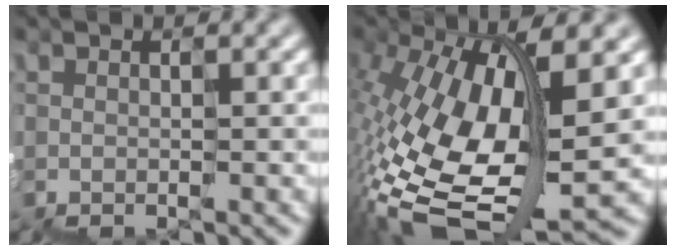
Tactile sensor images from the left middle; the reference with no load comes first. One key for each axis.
{"total": 13.2, "fx": -1.6, "fy": 6.0, "fz": 11.7, "tx": -0.250, "ty": -0.001, "tz": -0.025}